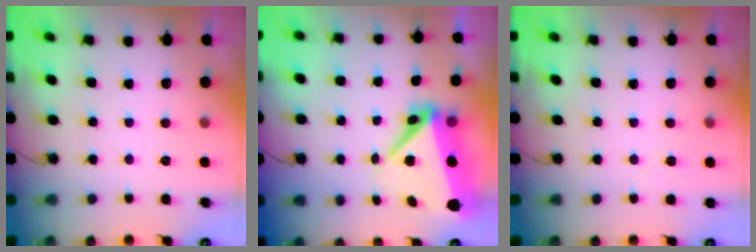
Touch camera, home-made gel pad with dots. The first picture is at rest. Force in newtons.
{"total": 9.0, "press": 8.7, "slide": 2.2}
{"total": 2.1, "press": 2.1, "slide": 0.5}